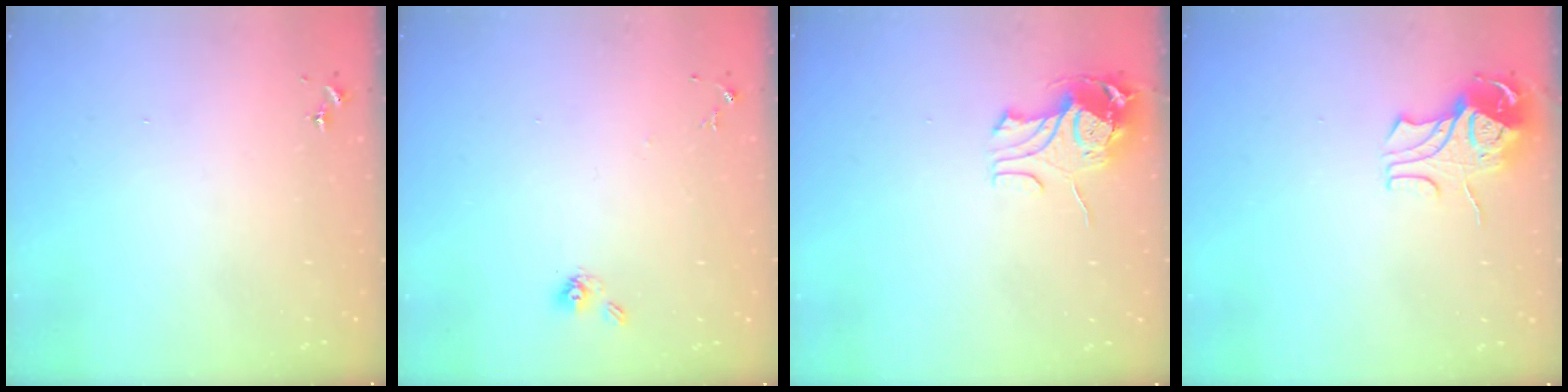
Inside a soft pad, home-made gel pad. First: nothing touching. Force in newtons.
{"total": 6.5, "press": 6.4, "slide": 1.5}
{"total": 10.8, "press": 10.8, "slide": 1.2}
{"total": 8.9, "press": 8.9, "slide": 0.9}